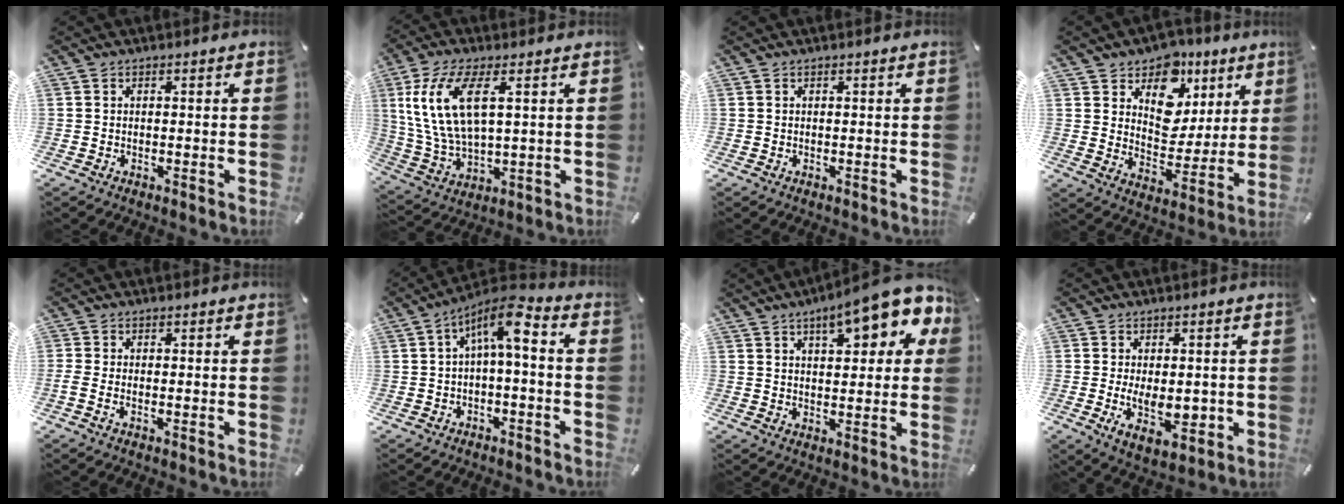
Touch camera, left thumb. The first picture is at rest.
{"total": 13.5, "force": [4.5, 5.9, 11.3], "torque": [-0.260, -0.005, 0.079]}
{"total": 0.0}
{"total": 12.6, "force": [6.2, 9.9, 4.7], "torque": [-0.060, -0.055, 0.116]}
{"total": 1.7, "force": [-0.7, 0.6, 1.4], "torque": [-0.025, 0.003, -0.012]}
{"total": 8.6, "force": [1.2, 3.3, 7.9], "torque": [-0.131, 0.002, 0.021]}
{"total": 13.0, "force": [7.7, 4.9, 9.2], "torque": [-0.125, -0.032, 0.127]}
{"total": 8.4, "force": [-1.0, 4.9, 6.7], "torque": [-0.097, -0.008, -0.015]}